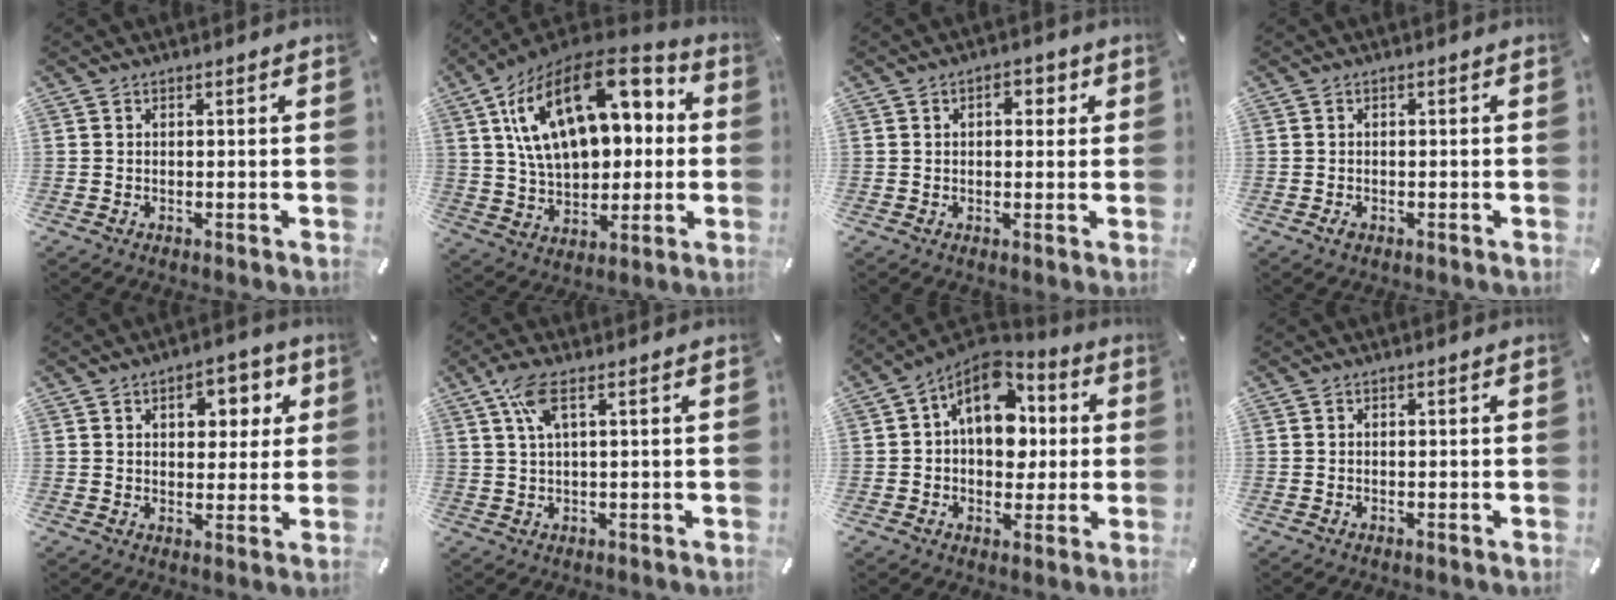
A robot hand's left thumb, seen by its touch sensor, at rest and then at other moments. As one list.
[{"total": 24.8, "force": [8.4, 15.6, 17.3], "torque": [-0.306, -0.039, 0.144]}, {"total": 4.2, "force": [1.0, 2.6, 3.2], "torque": [-0.034, -0.001, 0.006]}, {"total": 1.2, "force": [-0.5, 0.7, 0.8], "torque": [-0.023, -0.001, -0.014]}, {"total": 7.8, "force": [3.1, 5.3, 4.8], "torque": [-0.046, -0.008, 0.042]}, {"total": 6.1, "force": [2.4, 1.6, 5.5], "torque": [-0.112, 0.002, 0.041]}, {"total": 14.6, "force": [4.0, 10.2, 9.6], "torque": [-0.158, -0.027, 0.070]}, {"total": 0.0}]